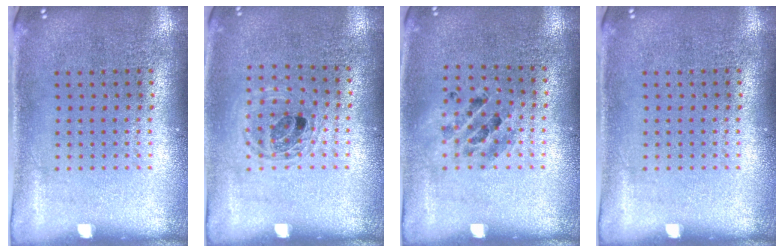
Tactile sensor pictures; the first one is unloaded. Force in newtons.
{"total": 1.0, "press": 0.9, "slide": 0.2}
{"total": 0.9, "press": 0.9, "slide": 0.2}
{"total": 0.0}